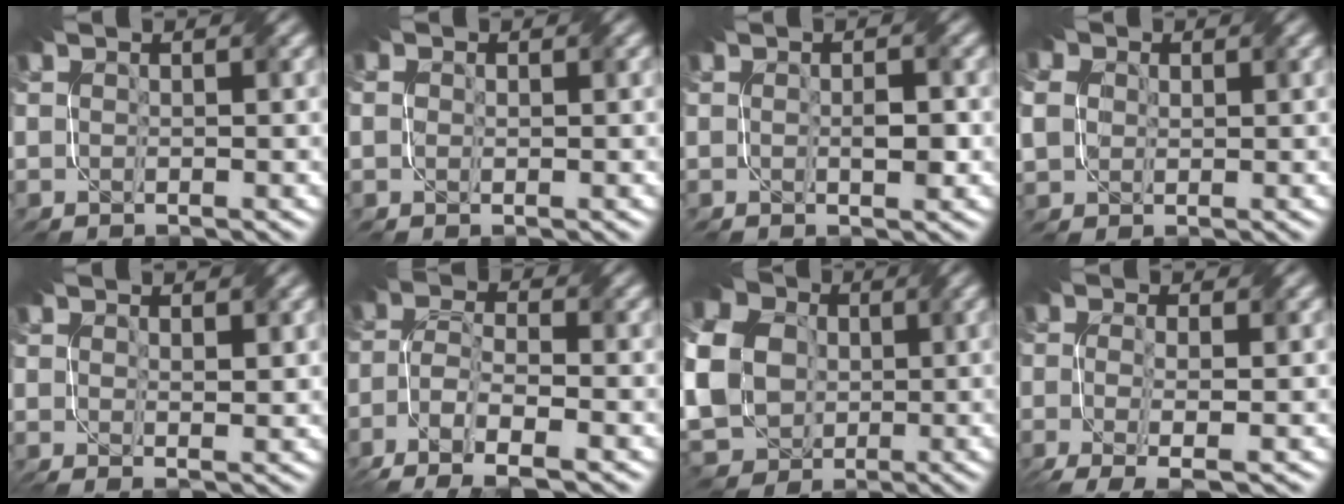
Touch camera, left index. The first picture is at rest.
{"total": 1.1, "force": [0.3, 0.8, 0.7], "torque": [-0.013, 0.000, 0.003]}
{"total": 1.7, "force": [-0.2, 0.6, 1.6], "torque": [-0.027, -0.002, 0.003]}
{"total": 7.0, "force": [2.2, 5.5, 3.8], "torque": [-0.100, 0.031, 0.022]}
{"total": 1.6, "force": [0.6, 0.4, 1.5], "torque": [-0.021, -0.003, 0.018]}
{"total": 6.6, "force": [-4.2, 2.3, 4.6], "torque": [-0.092, -0.003, -0.086]}
{"total": 12.9, "force": [0.9, 10.6, 7.3], "torque": [-0.173, 0.000, 0.003]}
{"total": 4.1, "force": [-1.4, 1.2, 3.6], "torque": [-0.066, -0.010, -0.024]}